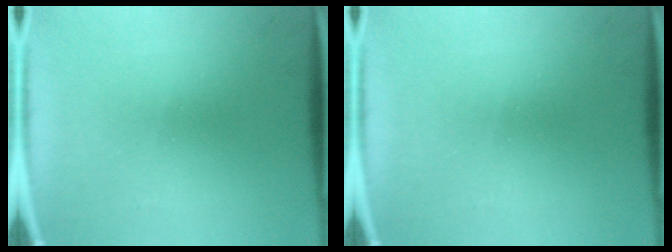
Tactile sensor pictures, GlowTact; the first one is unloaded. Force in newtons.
{"total": 0.0}